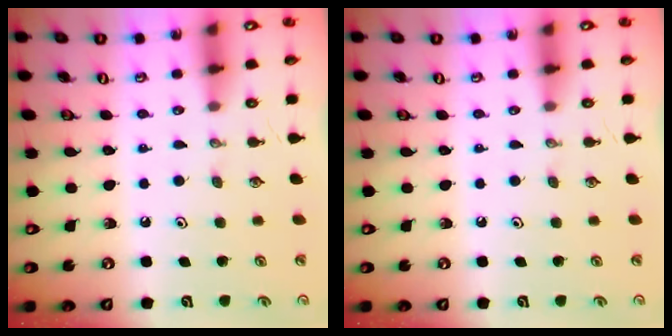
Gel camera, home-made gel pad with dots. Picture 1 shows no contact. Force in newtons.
{"total": 0.0}